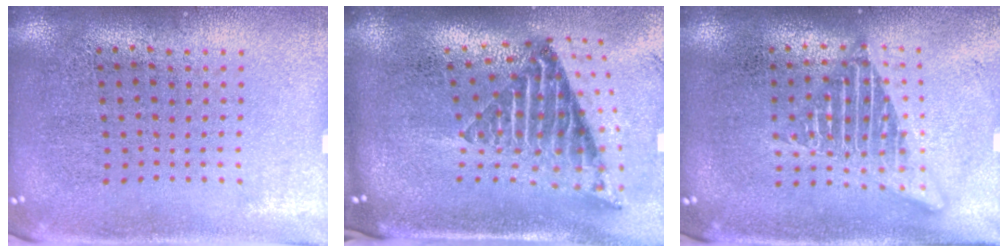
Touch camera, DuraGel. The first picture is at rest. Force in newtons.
{"total": 2.8, "press": 1.7, "slide": 2.2}
{"total": 2.3, "press": 2.3, "slide": 0.1}